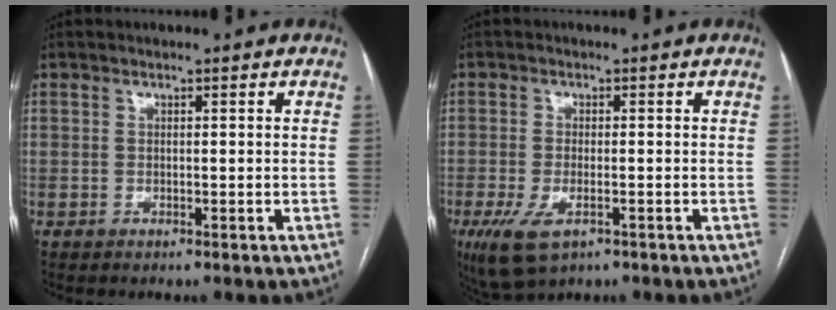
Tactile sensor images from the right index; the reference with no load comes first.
{"total": 6.7, "force": [-3.3, 2.8, 5.2], "torque": [-0.102, -0.016, -0.050]}